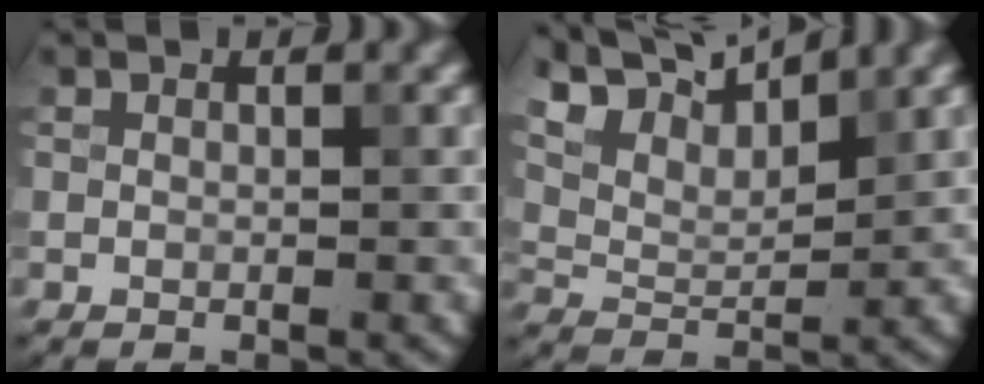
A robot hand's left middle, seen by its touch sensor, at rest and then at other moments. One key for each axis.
{"total": 7.3, "fx": 5.9, "fy": 2.0, "fz": 3.8, "tx": -0.087, "ty": 0.013, "tz": 0.095}